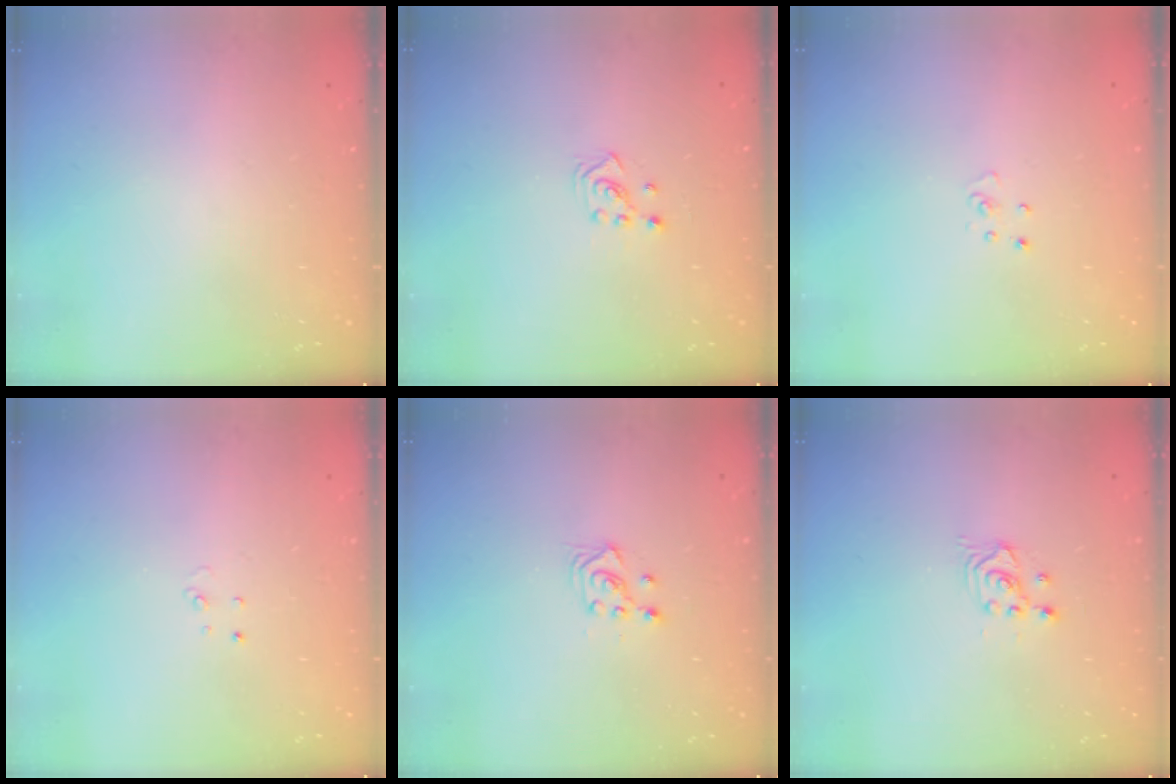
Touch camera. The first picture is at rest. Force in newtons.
{"total": 2.5, "press": 2.4, "slide": 0.8}
{"total": 2.5, "press": 2.5, "slide": 0.3}
{"total": 2.6, "press": 2.6, "slide": 0.2}
{"total": 3.4, "press": 3.3, "slide": 0.9}
{"total": 2.5, "press": 2.5, "slide": 0.3}